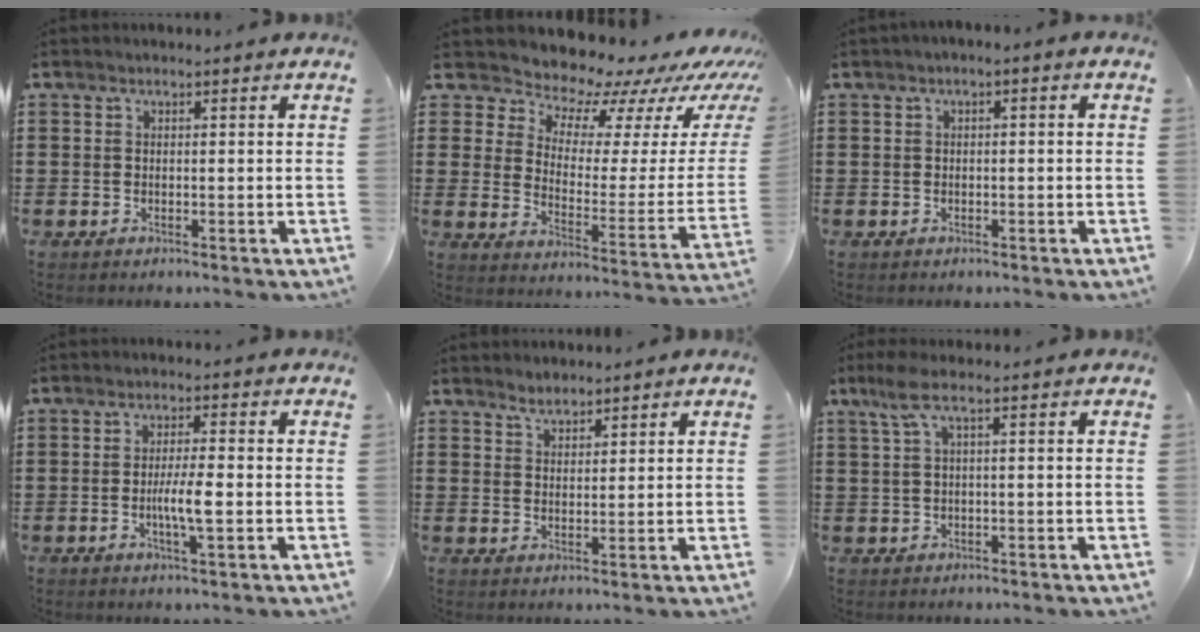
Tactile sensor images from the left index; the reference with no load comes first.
{"total": 7.3, "force": [6.5, 3.0, 1.5], "torque": [-0.046, -0.065, 0.105]}
{"total": 1.1, "force": [-0.7, 0.2, 0.8], "torque": [-0.014, -0.001, -0.013]}
{"total": 4.8, "force": [-0.9, 0.6, 4.7], "torque": [-0.087, -0.003, -0.019]}
{"total": 2.2, "force": [2.0, 0.7, 0.2], "torque": [-0.007, 0.003, 0.040]}
{"total": 3.6, "force": [0.4, 0.6, 3.5], "torque": [-0.084, -0.003, 0.001]}